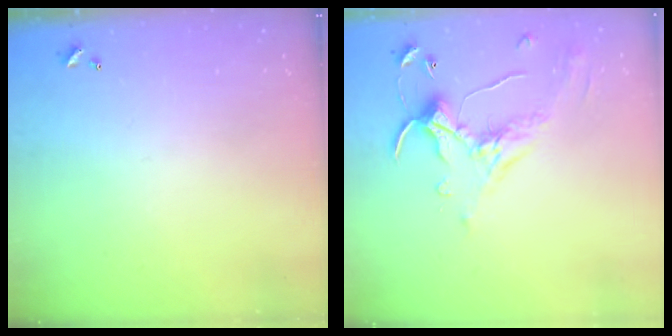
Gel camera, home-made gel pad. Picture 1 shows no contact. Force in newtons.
{"total": 1.1, "press": 0.4, "slide": 1.0}